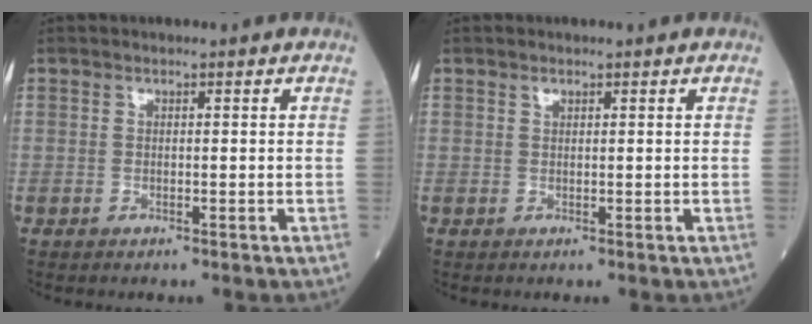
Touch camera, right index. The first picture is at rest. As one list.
[{"total": 0.7, "force": [0.5, 0.3, 0.3], "torque": [-0.005, -0.002, 0.008]}]